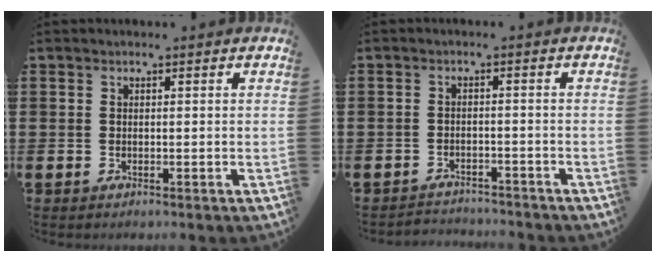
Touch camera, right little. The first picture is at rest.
{"total": 2.0, "force": [-2.0, 0.1, -0.3], "torque": [-0.001, 0.003, -0.045]}